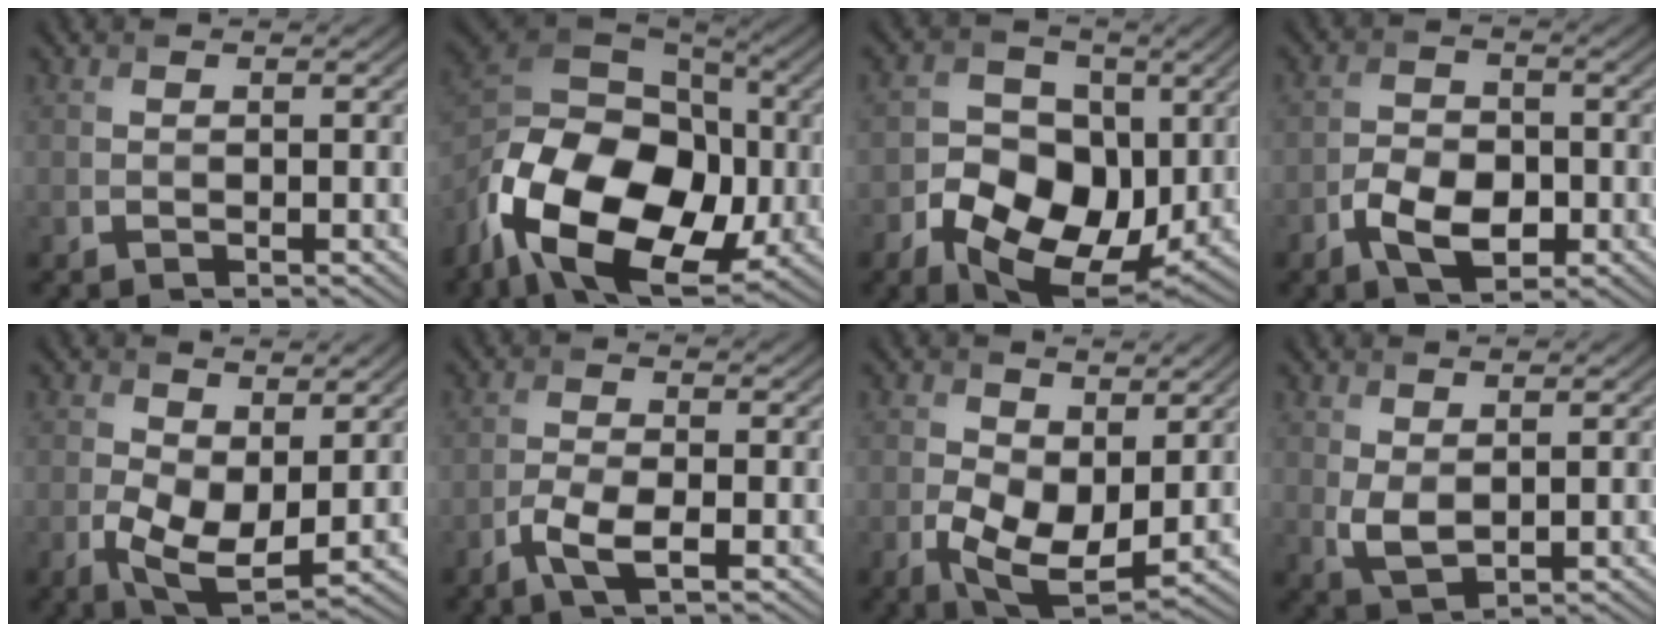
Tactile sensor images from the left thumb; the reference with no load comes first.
{"total": 18.9, "force": [-6.4, 12.2, 13.0], "torque": [-0.271, -0.027, -0.116]}
{"total": 12.1, "force": [-2.9, 8.8, 7.8], "torque": [-0.138, -0.027, -0.053]}
{"total": 5.6, "force": [-2.4, 3.4, 3.7], "torque": [-0.068, -0.003, -0.050]}
{"total": 6.8, "force": [0.5, 4.0, 5.4], "torque": [-0.120, -0.013, 0.011]}
{"total": 3.6, "force": [-1.9, 1.1, 2.9], "torque": [-0.069, 0.000, -0.041]}
{"total": 7.9, "force": [0.5, 4.9, 6.2], "torque": [-0.137, -0.016, 0.011]}
{"total": 3.1, "force": [1.0, 1.8, 2.4], "torque": [-0.059, -0.005, 0.023]}